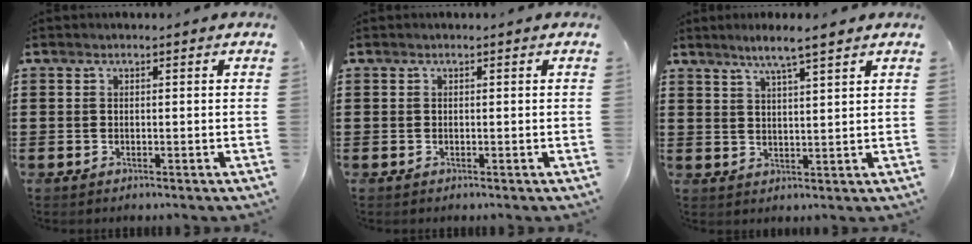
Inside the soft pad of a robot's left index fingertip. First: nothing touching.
{"total": 0.0}
{"total": 4.6, "force": [3.7, -0.2, 2.8], "torque": [-0.065, -0.004, 0.064]}